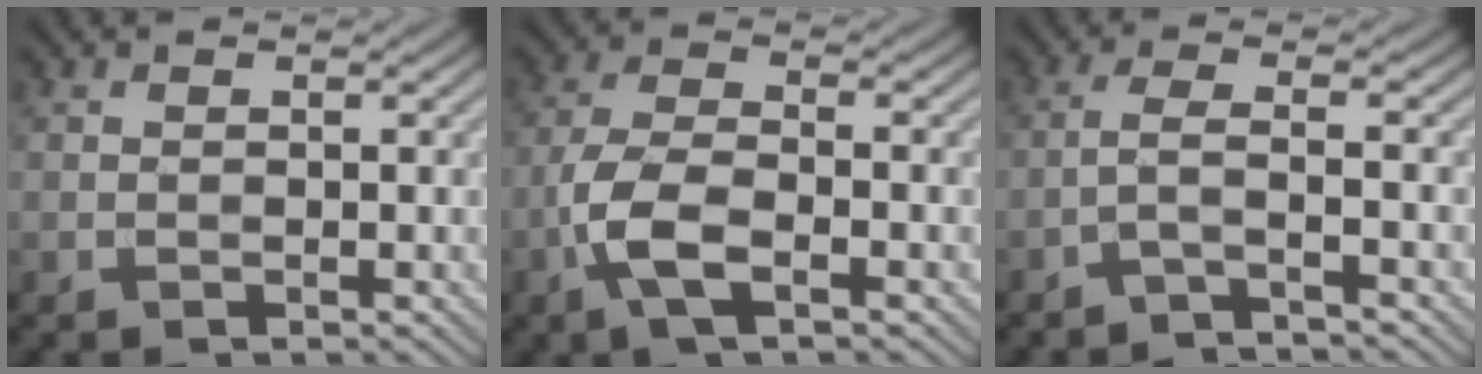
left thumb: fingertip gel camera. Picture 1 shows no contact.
{"total": 6.4, "force": [-2.8, 2.5, 5.2], "torque": [-0.122, -0.001, -0.066]}
{"total": 3.0, "force": [-1.7, 0.4, 2.5], "torque": [-0.037, 0.012, -0.056]}